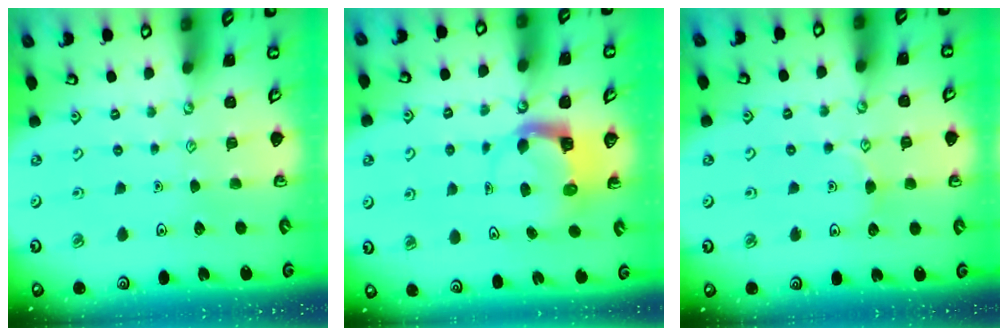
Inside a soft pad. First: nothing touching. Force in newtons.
{"total": 3.9, "press": 3.9, "slide": 0.3}
{"total": 4.5, "press": 4.5, "slide": 0.5}